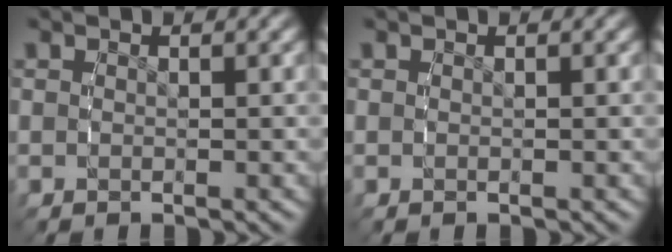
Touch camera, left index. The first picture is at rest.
{"total": 0.0}